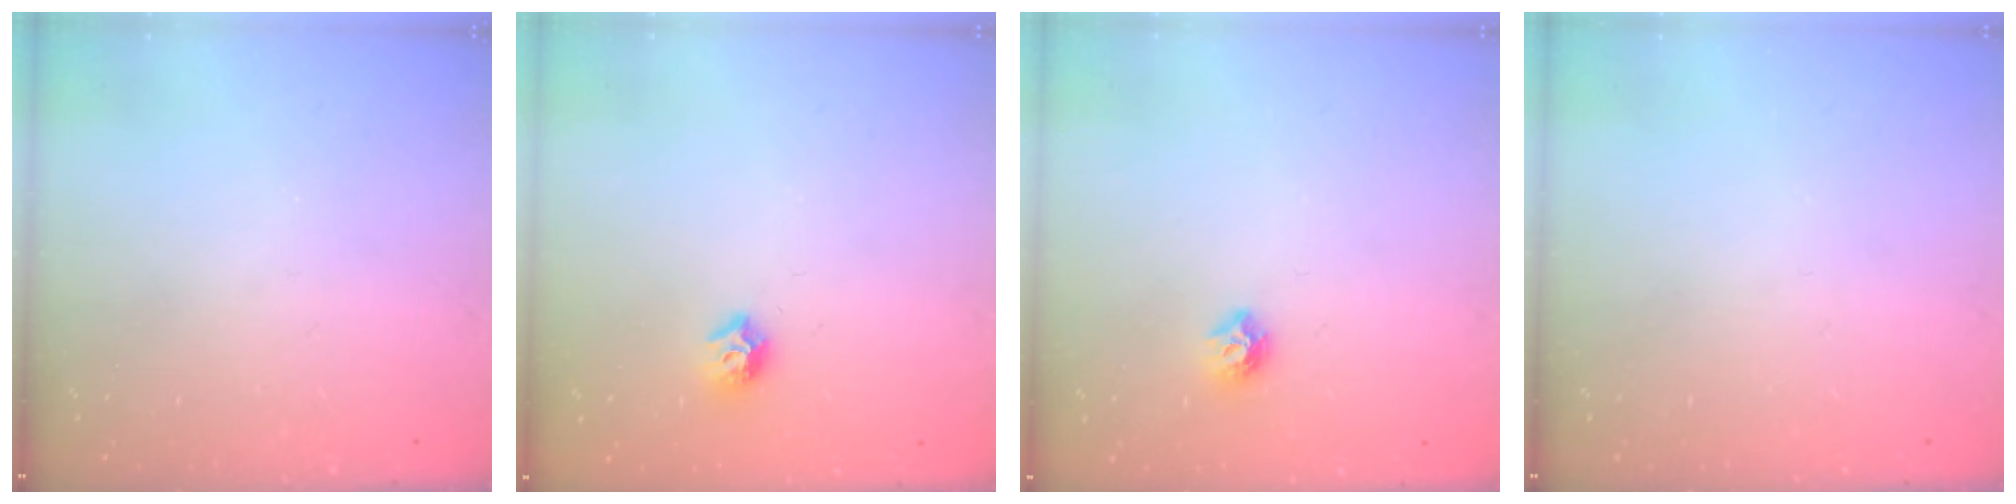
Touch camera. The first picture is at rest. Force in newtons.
{"total": 7.5, "press": 7.5, "slide": 0.6}
{"total": 6.8, "press": 6.8, "slide": 0.7}
{"total": 0.0}